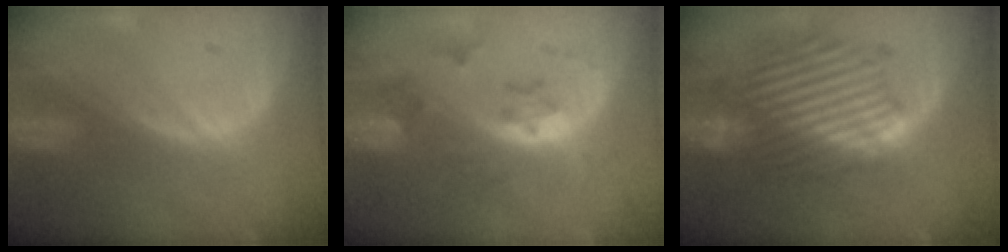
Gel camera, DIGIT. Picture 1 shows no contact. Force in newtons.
{"total": 5.8, "press": 5.3, "slide": 2.4}
{"total": 10.0, "press": 10.0, "slide": 0.5}